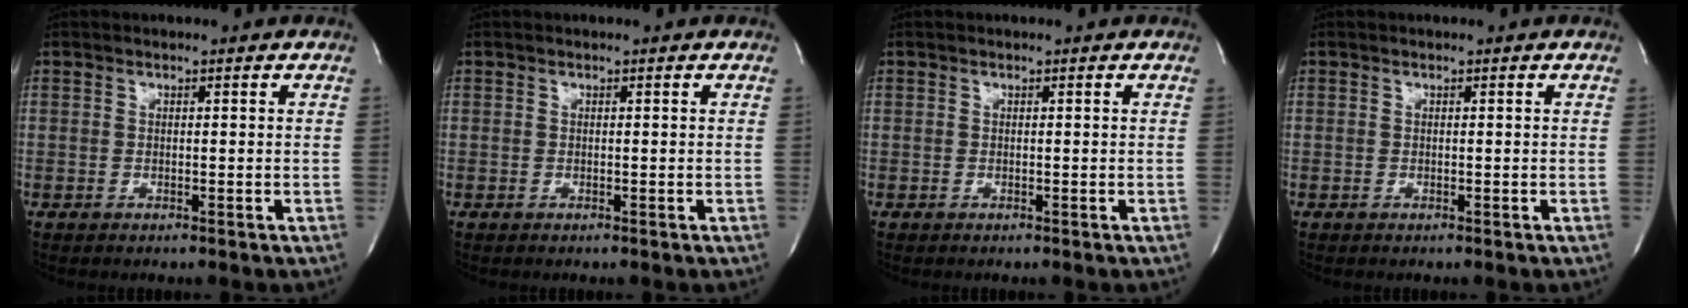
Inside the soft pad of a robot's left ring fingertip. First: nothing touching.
{"total": 0.0}
{"total": 0.0}
{"total": 0.0}